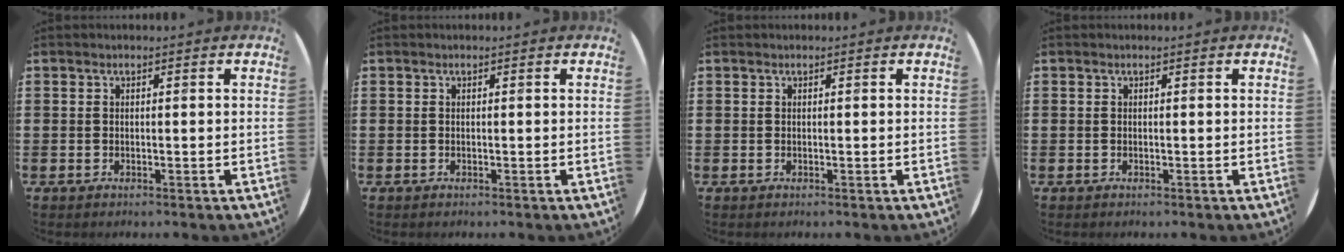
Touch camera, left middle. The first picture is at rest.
{"total": 0.0}
{"total": 0.0}
{"total": 0.0}